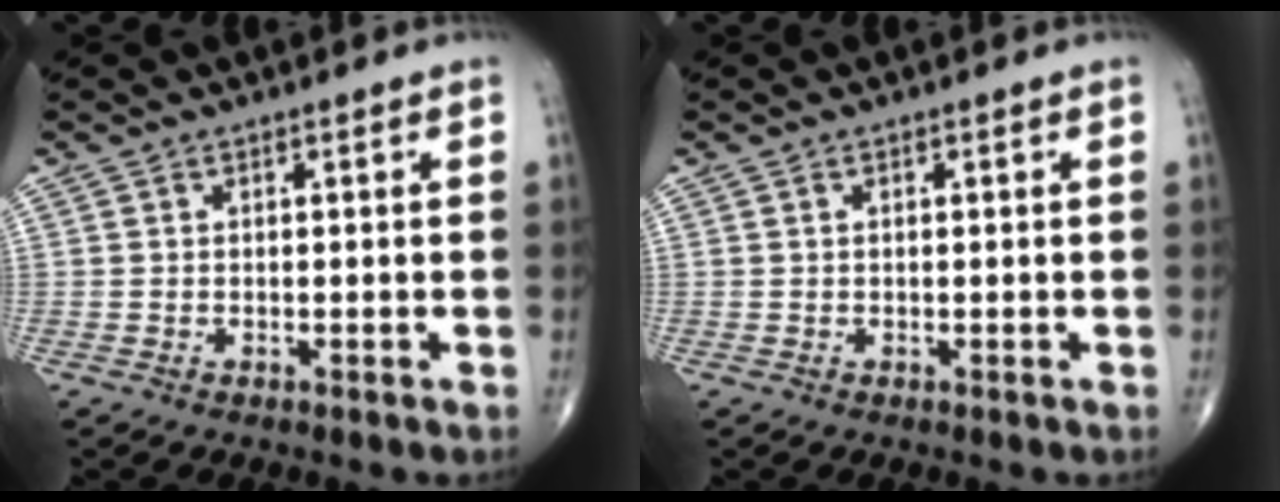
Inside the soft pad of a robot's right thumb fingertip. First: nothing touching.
{"total": 0.0}